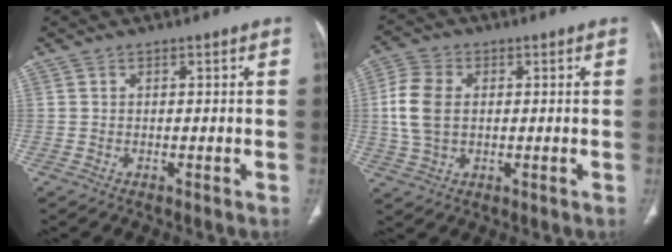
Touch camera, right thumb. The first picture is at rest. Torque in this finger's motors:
{"motor_torque": [0.02, 0.16, 0.00, 0.13, 0.08]}